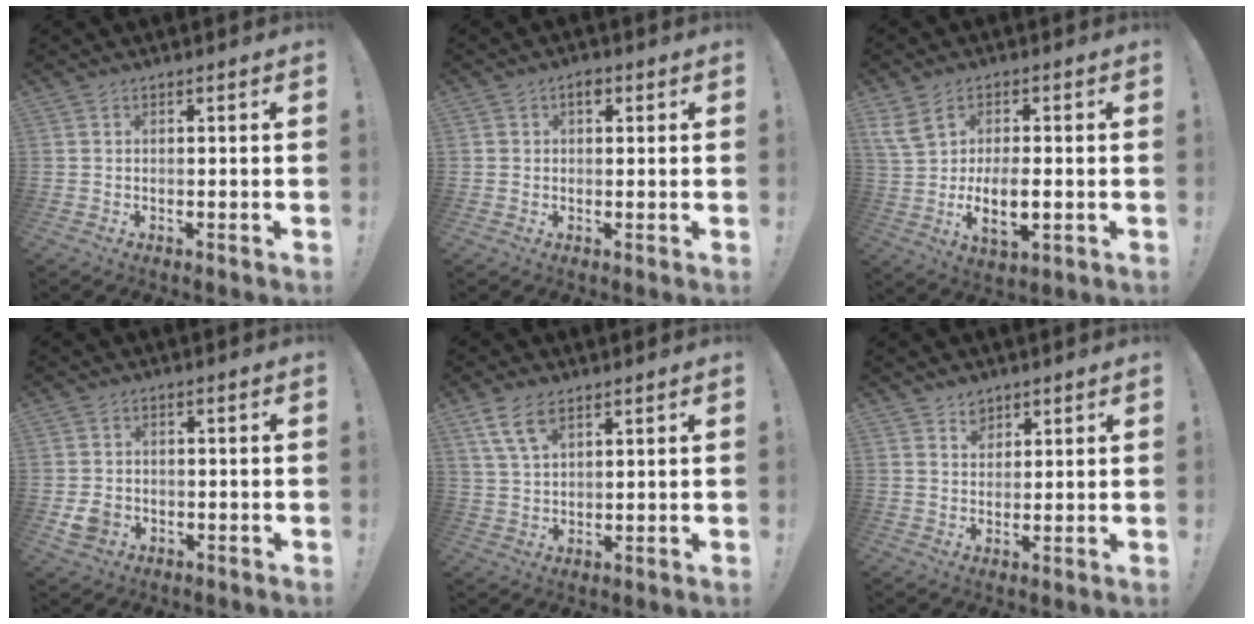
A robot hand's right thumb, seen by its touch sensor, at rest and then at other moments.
{"total": 2.8, "force": [1.2, 2.0, 1.5], "torque": [-0.017, 0.001, 0.019]}
{"total": 10.6, "force": [0.1, 5.5, 9.0], "torque": [-0.165, -0.013, 0.001]}
{"total": 4.8, "force": [-1.5, 3.9, 2.3], "torque": [-0.054, 0.005, -0.025]}
{"total": 7.7, "force": [4.8, 3.8, 4.7], "torque": [-0.086, -0.013, 0.093]}
{"total": 4.3, "force": [3.0, 2.9, 0.8], "torque": [-0.004, -0.016, 0.053]}